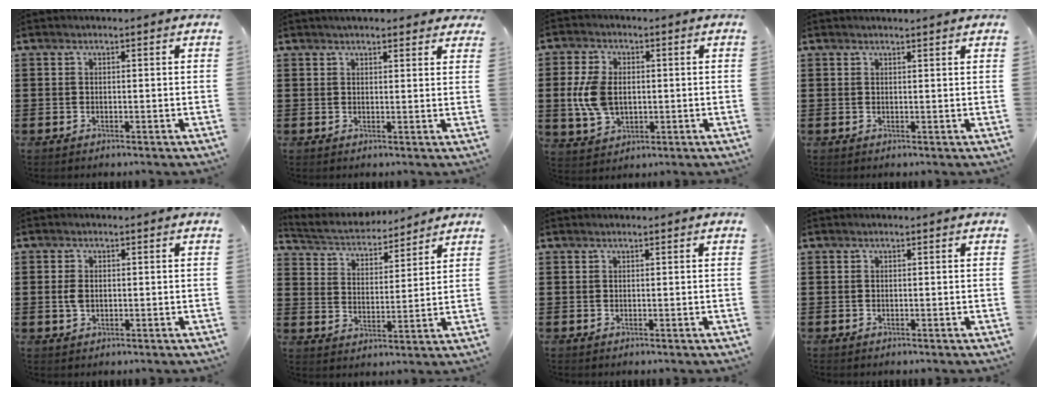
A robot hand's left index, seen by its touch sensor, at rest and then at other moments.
{"total": 2.2, "force": [2.1, 0.5, 0.6], "torque": [-0.017, 0.005, 0.039]}
{"total": 7.8, "force": [0.1, 5.1, 5.8], "torque": [-0.156, 0.003, -0.007]}
{"total": 1.0, "force": [1.0, -0.1, 0.2], "torque": [-0.004, -0.002, 0.019]}
{"total": 2.4, "force": [0.1, 1.5, 1.8], "torque": [-0.047, 0.001, -0.002]}
{"total": 4.2, "force": [4.1, 0.7, 0.3], "torque": [-0.033, -0.029, 0.067]}
{"total": 0.0}
{"total": 0.0}